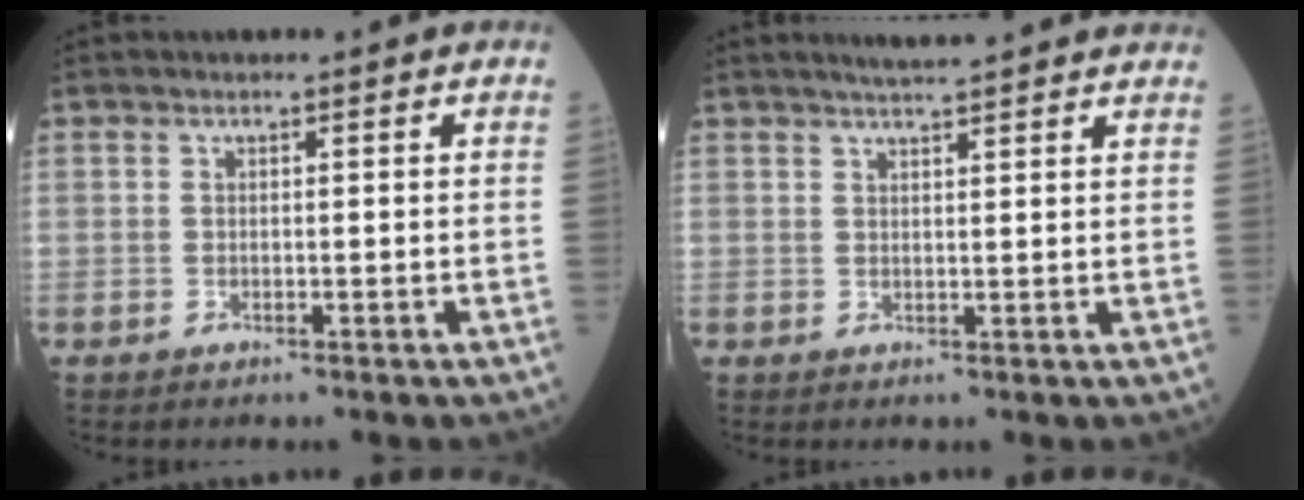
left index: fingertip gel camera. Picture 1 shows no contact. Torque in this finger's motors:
{"motor_torque": [0.06, -0.11, -0.07, 0.01]}